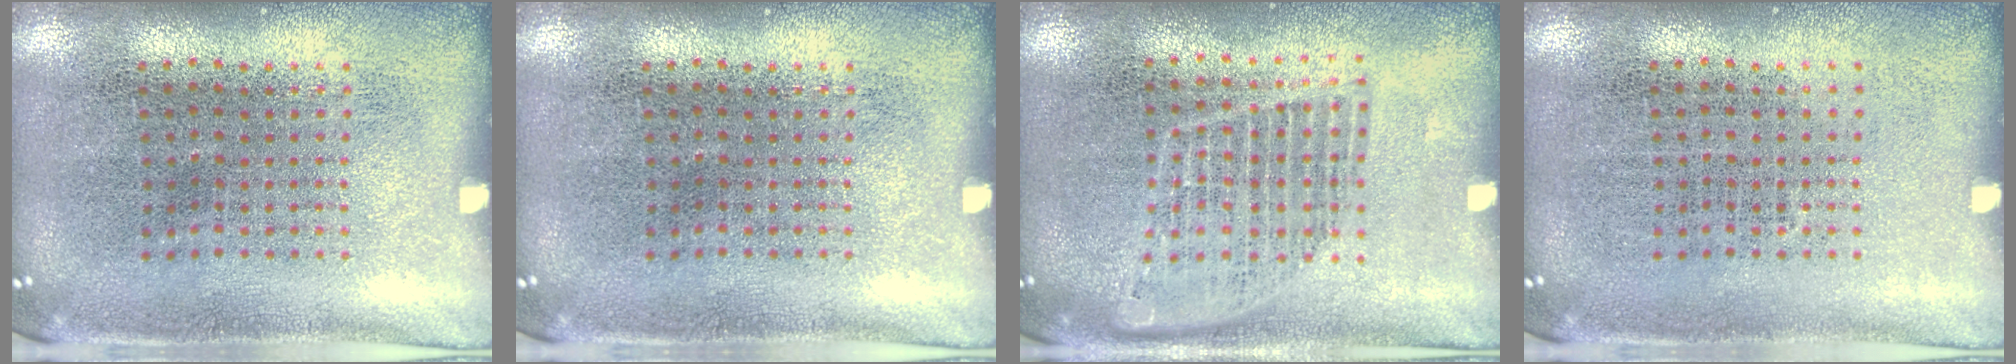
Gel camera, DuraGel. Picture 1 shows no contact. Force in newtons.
{"total": 0.0}
{"total": 1.3, "press": 1.2, "slide": 0.5}
{"total": 0.0}